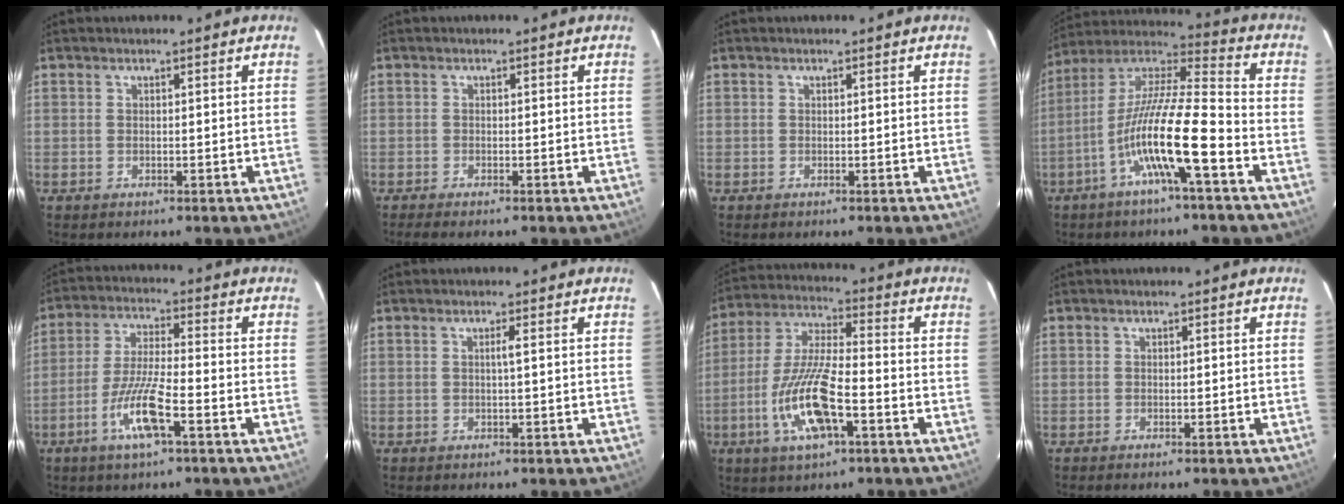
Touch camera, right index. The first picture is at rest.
{"total": 2.8, "force": [-2.4, 0.2, 1.5], "torque": [-0.021, -0.006, -0.032]}
{"total": 0.0}
{"total": 15.1, "force": [-5.8, 0.8, 14.0], "torque": [-0.268, 0.007, -0.112]}
{"total": 9.2, "force": [-4.2, 0.8, 8.2], "torque": [-0.164, -0.008, -0.081]}
{"total": 0.9, "force": [0.1, -0.2, 0.8], "torque": [-0.014, 0.001, 0.000]}
{"total": 13.2, "force": [-4.8, 2.8, 11.9], "torque": [-0.249, -0.005, -0.087]}
{"total": 0.6, "force": [-0.5, 0.0, 0.3], "torque": [-0.007, -0.002, -0.008]}